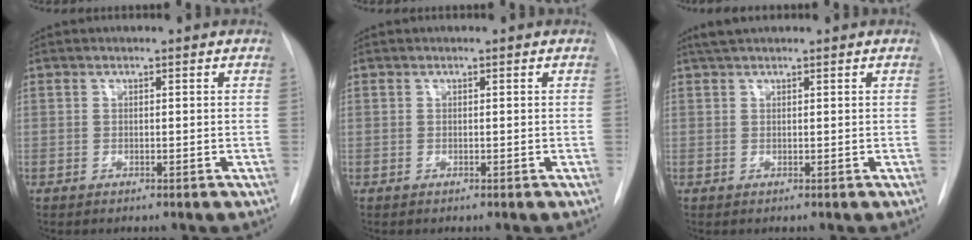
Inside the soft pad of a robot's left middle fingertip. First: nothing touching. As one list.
[{"total": 0.0}, {"total": 2.3, "force": [2.0, 0.4, 1.1], "torque": [-0.023, 0.020, 0.036]}]